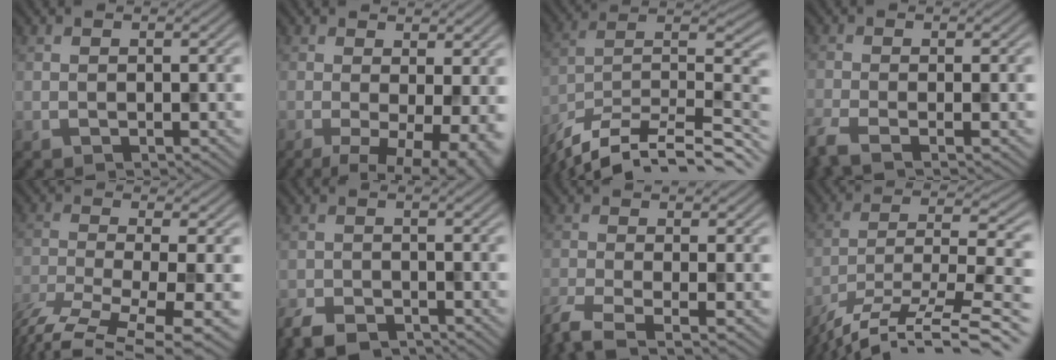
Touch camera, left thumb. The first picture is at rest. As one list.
[{"total": 8.3, "force": [-1.9, 2.8, 7.6], "torque": [-0.116, -0.009, -0.025]}, {"total": 13.4, "force": [-10.1, 3.4, 8.1], "torque": [-0.156, 0.003, -0.176]}, {"total": 3.7, "force": [-2.4, 0.7, 2.8], "torque": [-0.051, -0.007, -0.059]}, {"total": 10.2, "force": [-7.1, 2.3, 6.9], "torque": [-0.142, -0.022, -0.116]}, {"total": 4.6, "force": [-3.9, 1.6, 1.9], "torque": [-0.034, -0.013, -0.078]}, {"total": 5.1, "force": [-3.3, 1.0, 3.7], "torque": [-0.067, -0.012, -0.074]}, {"total": 15.0, "force": [-11.5, 3.3, 9.0], "torque": [-0.160, -0.004, -0.188]}]